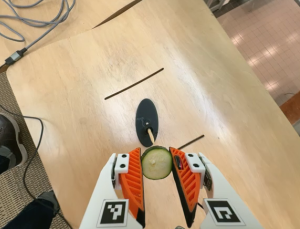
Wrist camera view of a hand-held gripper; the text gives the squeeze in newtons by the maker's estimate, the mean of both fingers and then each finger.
{"total": 8.7, "left": 8.7, "right": 8.8}